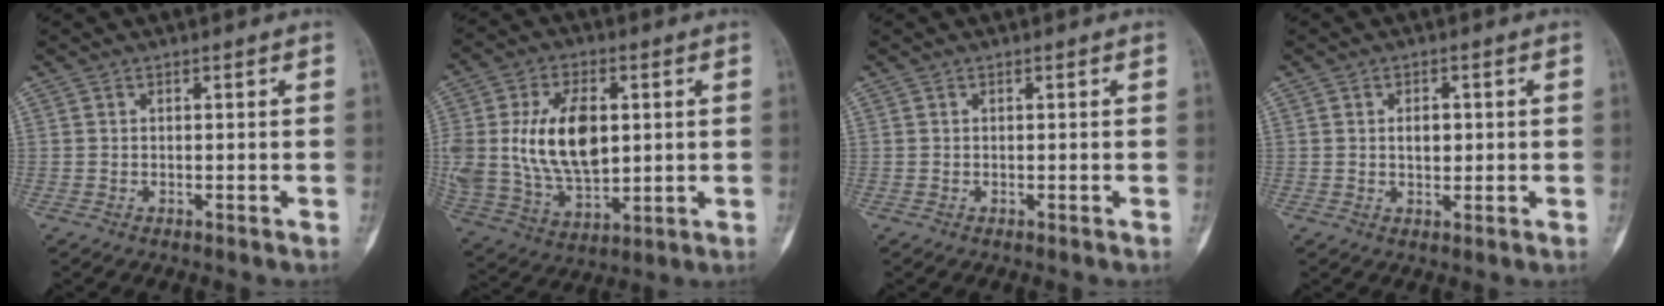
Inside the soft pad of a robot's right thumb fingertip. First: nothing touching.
{"total": 18.7, "force": [2.6, 11.2, 14.7], "torque": [-0.267, -0.011, 0.060]}
{"total": 0.0}
{"total": 3.1, "force": [0.5, 2.0, 2.4], "torque": [-0.027, -0.001, 0.009]}